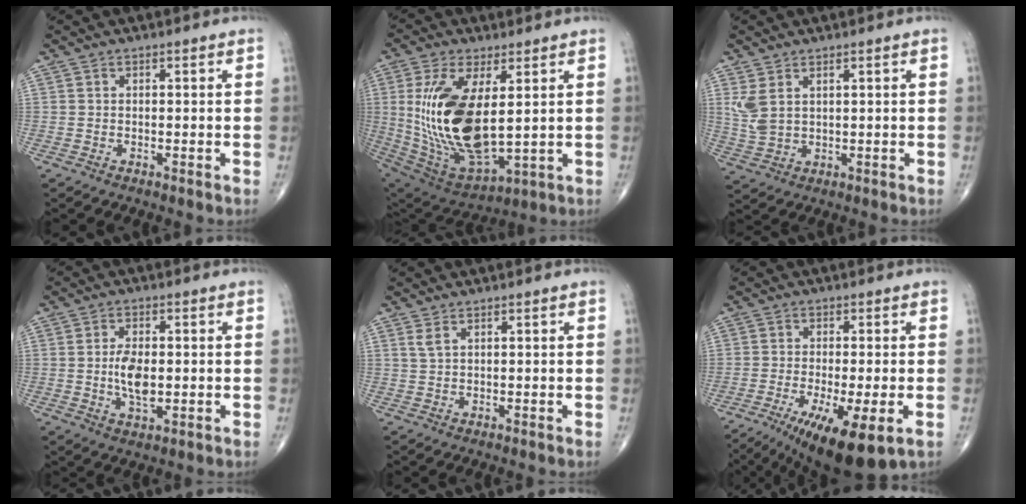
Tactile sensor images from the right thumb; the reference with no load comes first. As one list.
[{"total": 21.0, "force": [2.5, 9.4, 18.6], "torque": [-0.377, -0.025, 0.065]}, {"total": 4.8, "force": [2.0, 2.6, 3.5], "torque": [-0.078, -0.003, 0.050]}, {"total": 6.4, "force": [-0.3, 3.2, 5.5], "torque": [-0.098, -0.004, -0.006]}, {"total": 1.5, "force": [0.9, 0.5, 1.1], "torque": [-0.028, 0.005, 0.024]}, {"total": 13.3, "force": [-6.2, 3.3, 11.2], "torque": [-0.174, -0.017, -0.092]}]